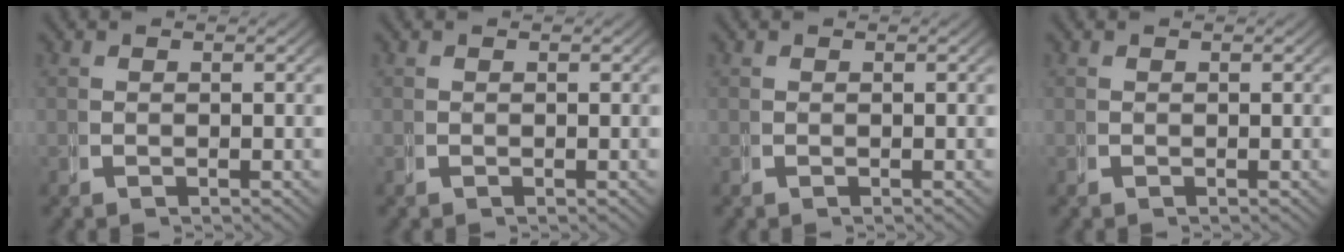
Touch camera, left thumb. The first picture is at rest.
{"total": 0.0}
{"total": 0.0}
{"total": 0.0}